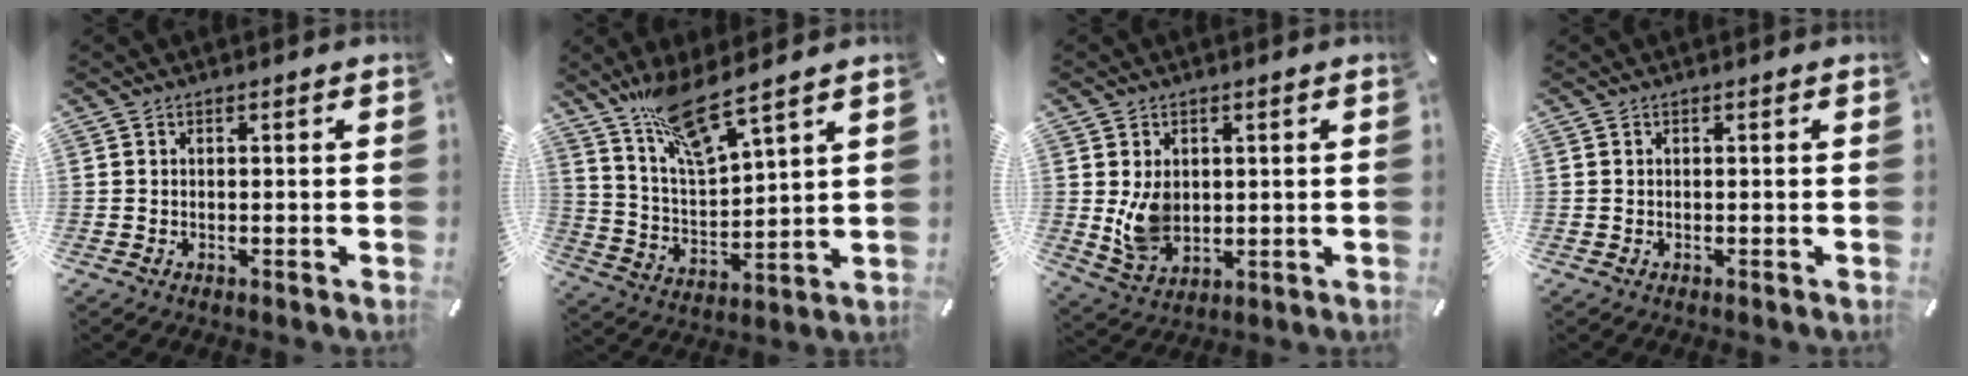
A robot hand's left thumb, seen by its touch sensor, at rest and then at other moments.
{"total": 14.5, "force": [11.9, 2.4, 7.8], "torque": [-0.162, -0.060, 0.208]}
{"total": 7.9, "force": [1.3, 6.3, 4.6], "torque": [-0.085, -0.010, 0.022]}
{"total": 0.0}